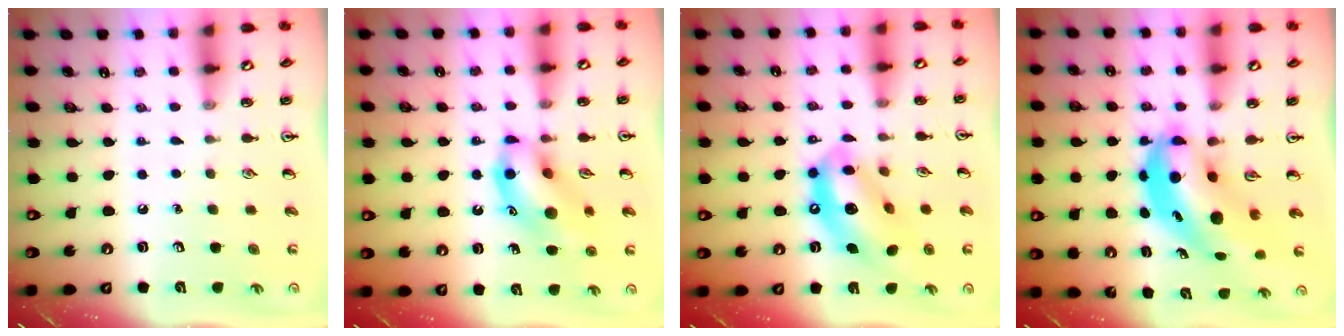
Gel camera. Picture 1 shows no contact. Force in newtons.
{"total": 13.0, "press": 12.7, "slide": 2.4}
{"total": 14.2, "press": 13.5, "slide": 4.3}
{"total": 8.1, "press": 7.7, "slide": 2.2}